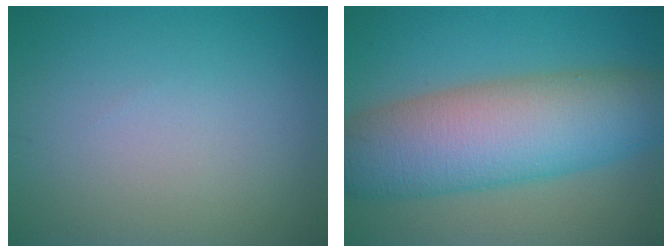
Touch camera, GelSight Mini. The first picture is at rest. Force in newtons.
{"total": 11.1, "press": 11.1, "slide": 0.6}